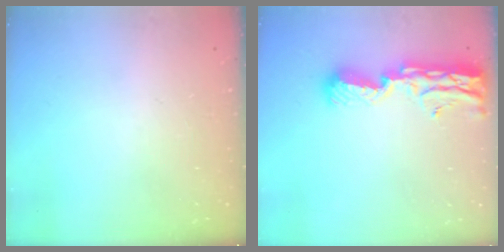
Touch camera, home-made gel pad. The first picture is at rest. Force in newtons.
{"total": 11.5, "press": 11.4, "slide": 1.6}